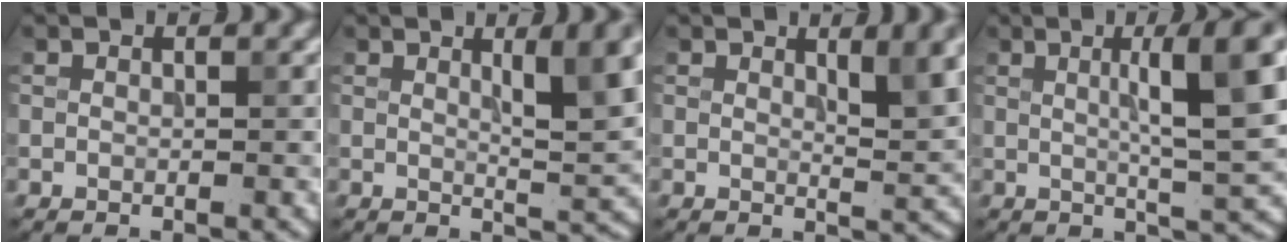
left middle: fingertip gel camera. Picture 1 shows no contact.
{"total": 6.8, "force": [2.2, 1.7, 6.3], "torque": [-0.078, 0.000, 0.035]}
{"total": 5.4, "force": [2.1, 1.5, 4.7], "torque": [-0.056, 0.000, 0.031]}
{"total": 9.9, "force": [2.5, 1.9, 9.4], "torque": [-0.116, 0.012, 0.035]}